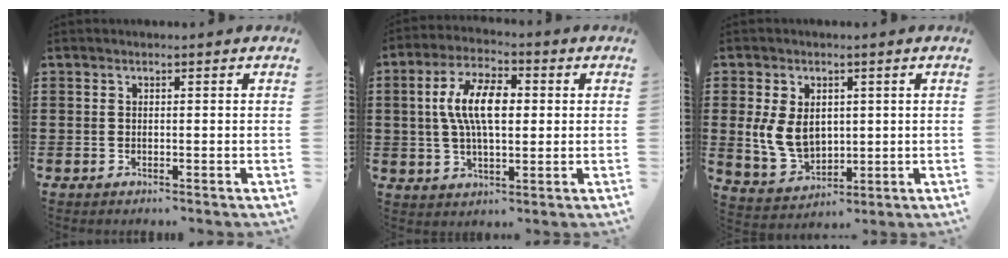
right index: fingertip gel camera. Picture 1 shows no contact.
{"total": 9.0, "force": [1.1, 4.2, 7.9], "torque": [-0.169, 0.011, 0.013]}
{"total": 7.2, "force": [0.8, 5.2, 4.8], "torque": [-0.124, 0.007, 0.012]}